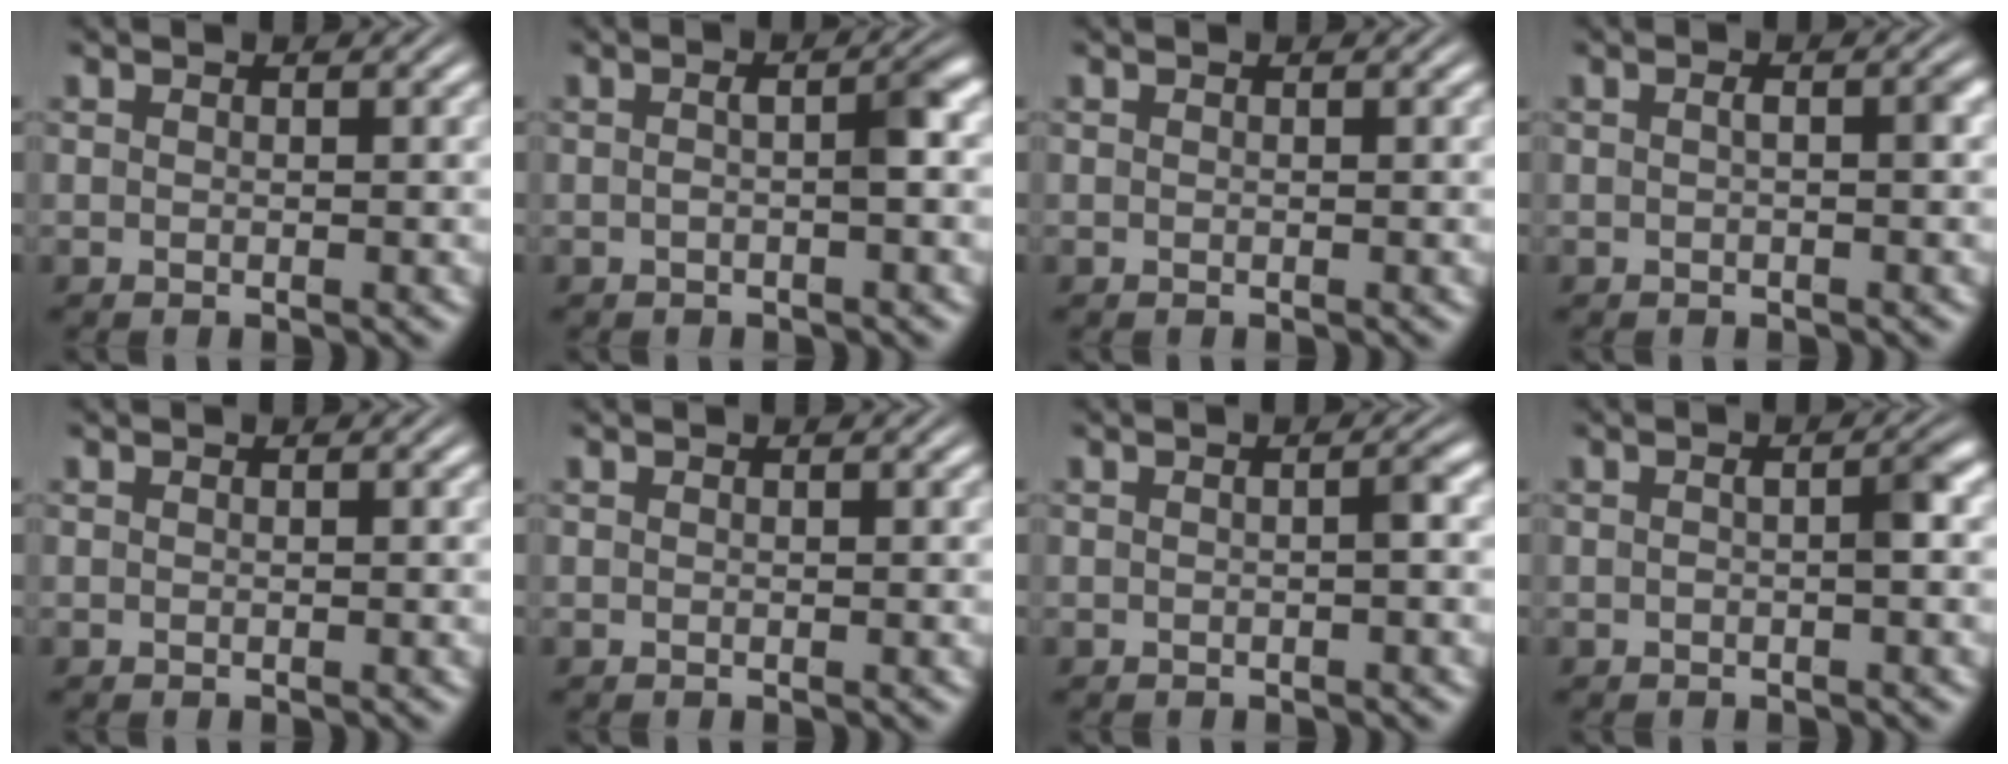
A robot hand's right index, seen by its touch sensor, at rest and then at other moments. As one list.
[{"total": 2.2, "force": [-0.5, 0.3, 2.2], "torque": [-0.029, 0.003, -0.008]}, {"total": 0.0}, {"total": 1.0, "force": [-0.3, 0.1, 1.0], "torque": [-0.012, 0.003, -0.005]}, {"total": 0.0}, {"total": 0.0}, {"total": 1.0, "force": [-0.3, 0.1, 1.0], "torque": [-0.011, 0.006, -0.007]}, {"total": 1.7, "force": [-0.3, 0.2, 1.6], "torque": [-0.022, 0.003, -0.005]}]